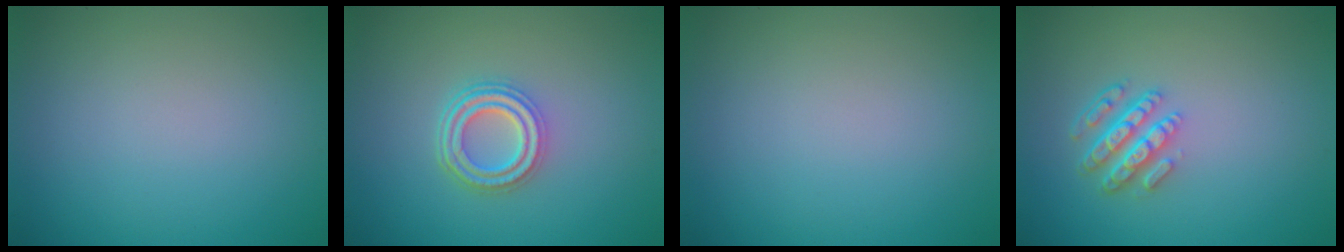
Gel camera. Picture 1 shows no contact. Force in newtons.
{"total": 4.0, "press": 3.1, "slide": 2.5}
{"total": 0.0}
{"total": 4.3, "press": 3.2, "slide": 2.9}